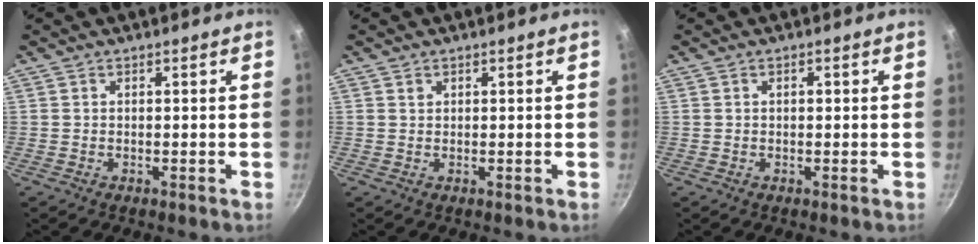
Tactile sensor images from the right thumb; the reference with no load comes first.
{"total": 0.7, "force": [0.4, 0.5, 0.2], "torque": [-0.003, 0.001, 0.007]}
{"total": 0.9, "force": [0.1, 0.5, 0.7], "torque": [-0.009, 0.003, 0.001]}